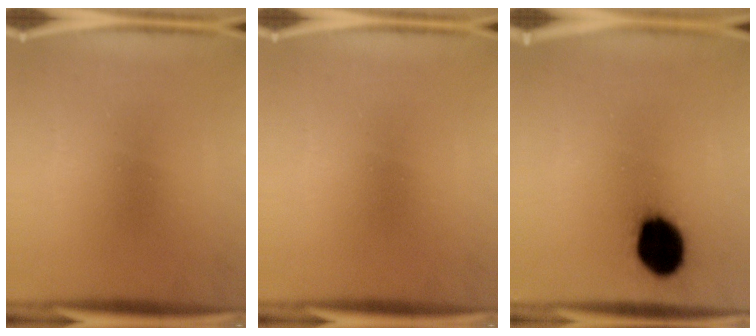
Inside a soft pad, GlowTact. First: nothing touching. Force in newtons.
{"total": 0.0}
{"total": 14.2}